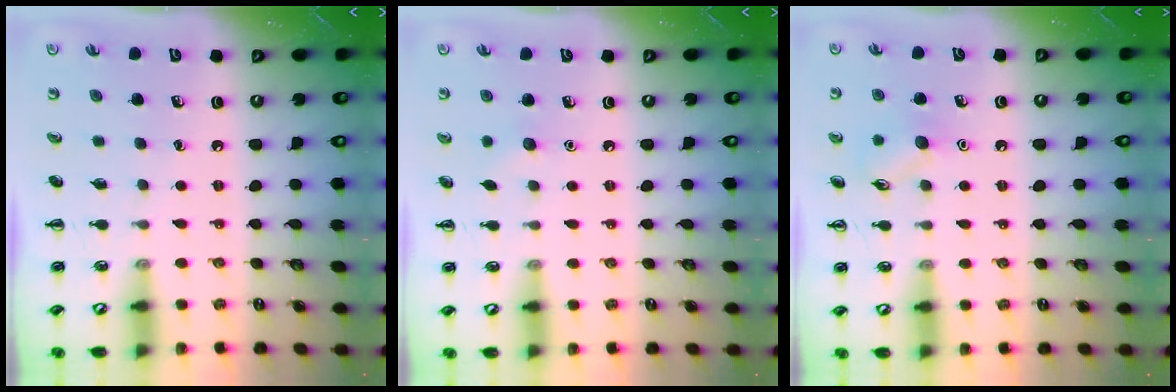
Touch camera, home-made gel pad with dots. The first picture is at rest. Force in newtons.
{"total": 4.6, "press": 4.5, "slide": 1.2}
{"total": 7.9, "press": 7.8, "slide": 1.3}